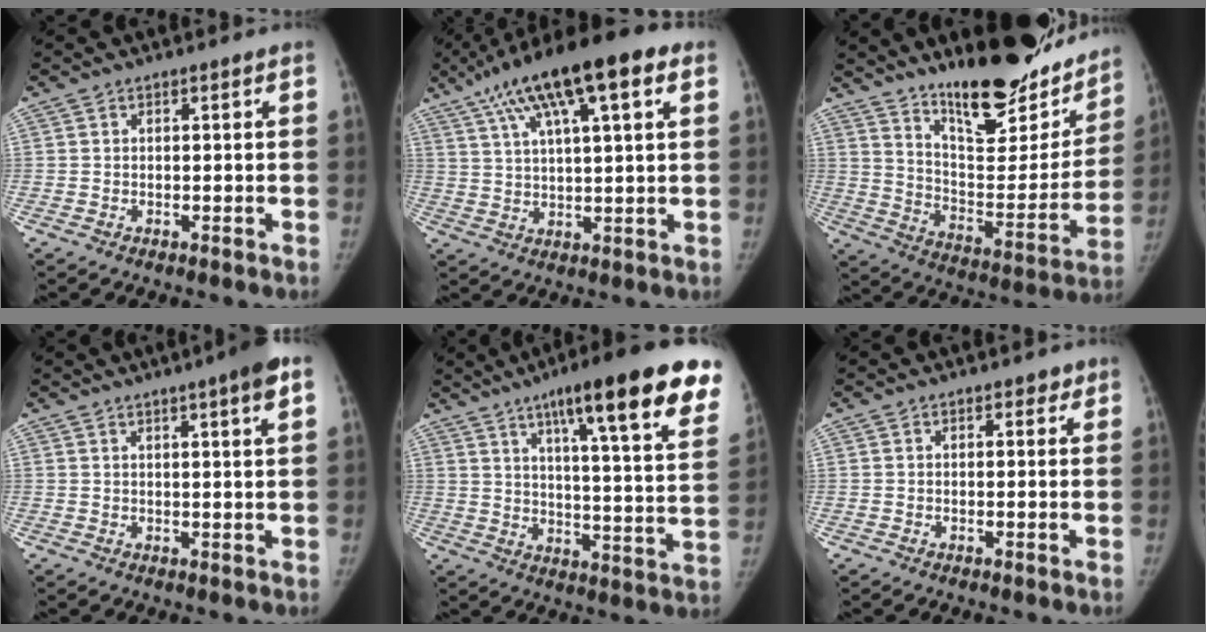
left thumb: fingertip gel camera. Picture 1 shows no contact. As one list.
[{"total": 19.0, "force": [9.2, 5.3, 15.8], "torque": [-0.258, 0.014, 0.149]}, {"total": 25.4, "force": [19.8, 7.9, 13.8], "torque": [-0.156, -0.117, 0.293]}, {"total": 6.0, "force": [3.3, 0.2, 5.0], "torque": [-0.065, -0.001, 0.043]}, {"total": 26.1, "force": [15.7, 4.4, 20.3], "torque": [-0.270, -0.041, 0.216]}, {"total": 1.6, "force": [1.0, 0.9, 0.9], "torque": [0.002, -0.002, 0.009]}]